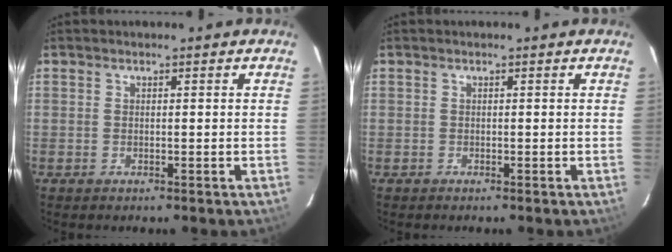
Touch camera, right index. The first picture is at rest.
{"total": 0.6, "force": [-0.3, 0.5, -0.2], "torque": [0.000, 0.002, -0.005]}